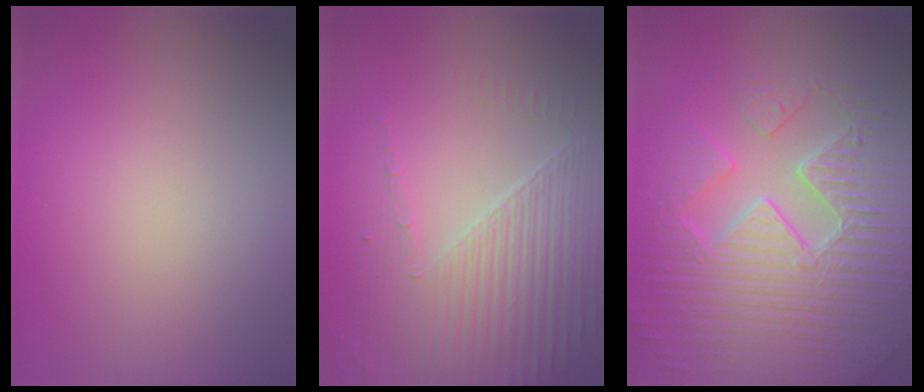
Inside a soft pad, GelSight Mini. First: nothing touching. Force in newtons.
{"total": 4.7, "press": 4.0, "slide": 2.5}
{"total": 9.6, "press": 6.7, "slide": 6.8}